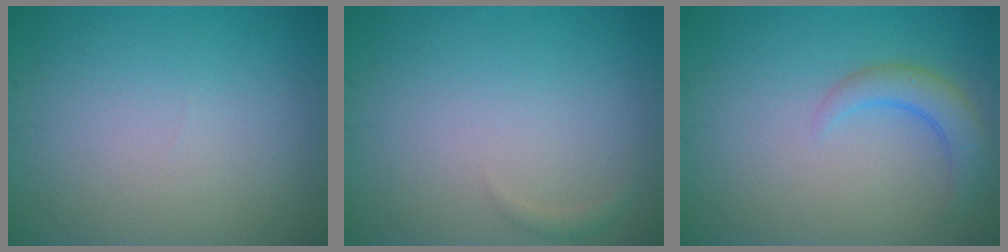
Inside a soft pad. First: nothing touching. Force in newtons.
{"total": 0.7, "press": 0.7, "slide": 0.1}
{"total": 2.8, "press": 2.8, "slide": 0.4}